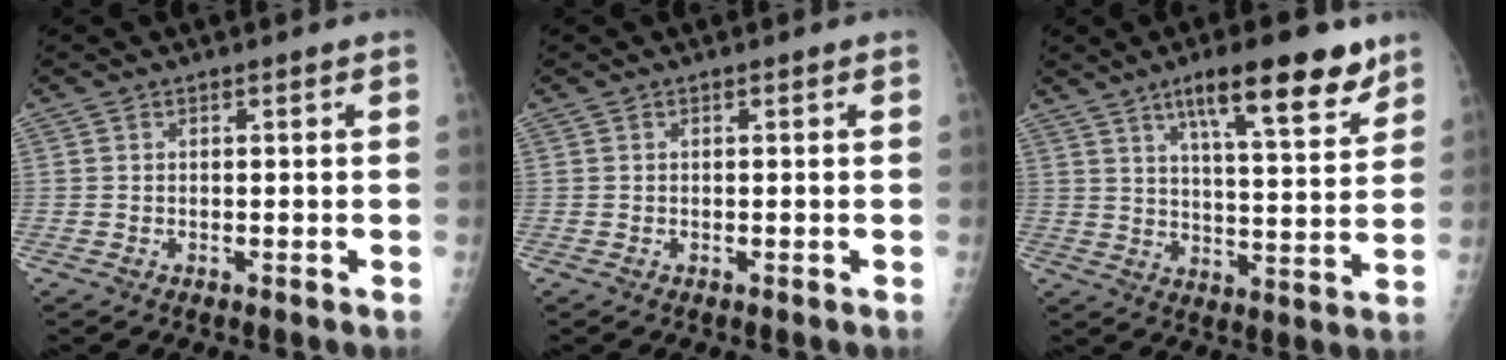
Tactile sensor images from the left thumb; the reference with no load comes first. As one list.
[{"total": 0.0}, {"total": 15.3, "force": [9.6, 3.7, 11.3], "torque": [-0.146, -0.046, 0.148]}]